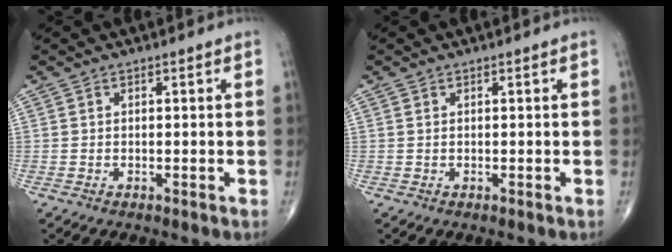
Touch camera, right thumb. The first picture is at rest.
{"total": 0.0}